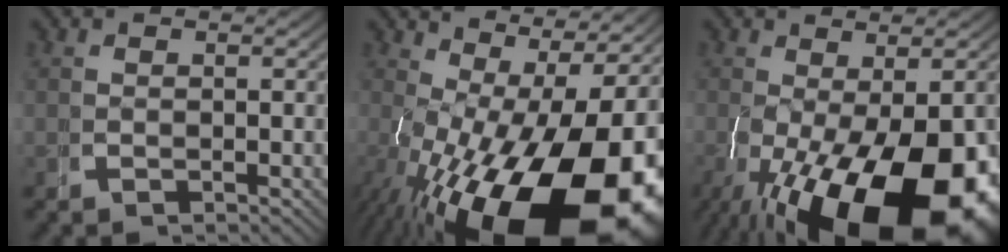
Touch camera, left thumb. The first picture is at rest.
{"total": 19.4, "force": [-3.4, 11.0, 15.6], "torque": [-0.264, -0.087, -0.002]}
{"total": 16.8, "force": [-5.3, 8.6, 13.4], "torque": [-0.236, -0.067, -0.039]}